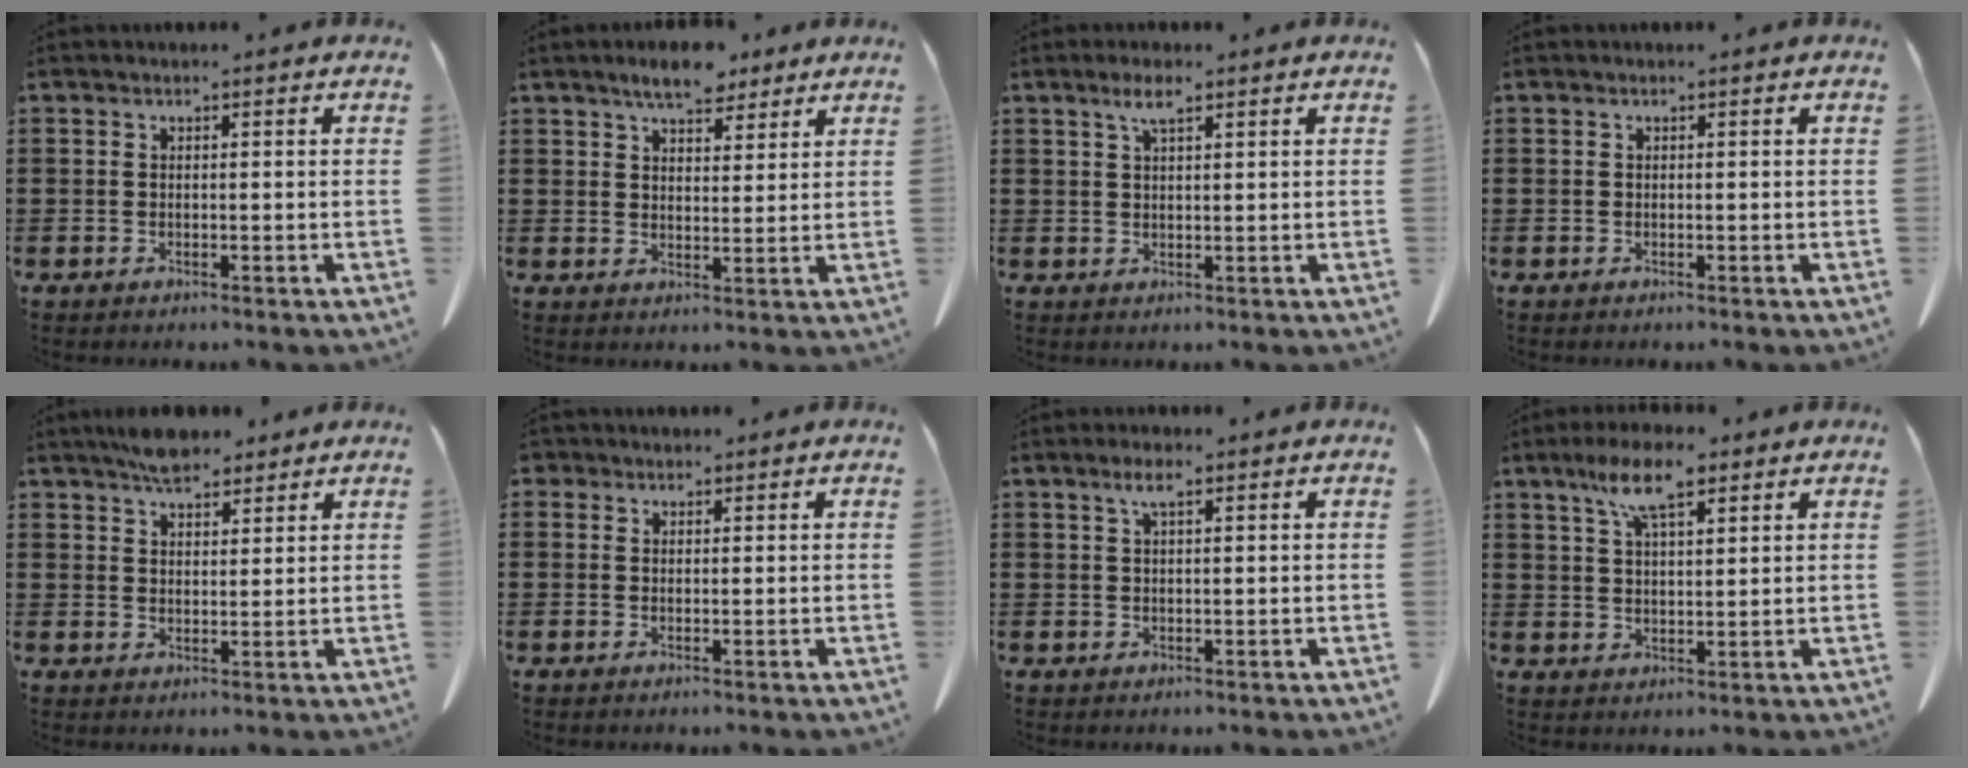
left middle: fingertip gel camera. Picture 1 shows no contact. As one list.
[{"total": 5.4, "force": [4.7, 1.8, 1.9], "torque": [-0.040, -0.008, 0.085]}, {"total": 3.1, "force": [1.9, 0.7, 2.3], "torque": [-0.049, 0.006, 0.032]}, {"total": 0.0}, {"total": 4.8, "force": [4.2, 1.6, 1.7], "torque": [-0.043, -0.005, 0.079]}, {"total": 1.2, "force": [0.9, 0.7, 0.1], "torque": [-0.006, 0.004, 0.019]}, {"total": 2.4, "force": [1.3, 0.5, 1.9], "torque": [-0.040, 0.006, 0.021]}, {"total": 7.9, "force": [5.1, 2.0, 5.8], "torque": [-0.122, 0.001, 0.088]}]